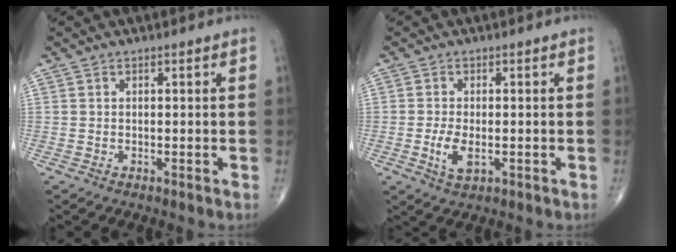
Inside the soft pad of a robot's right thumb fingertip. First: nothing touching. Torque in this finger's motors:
{"motor_torque": [2.14, 2.58, 0.56, 0.01, 0.13]}